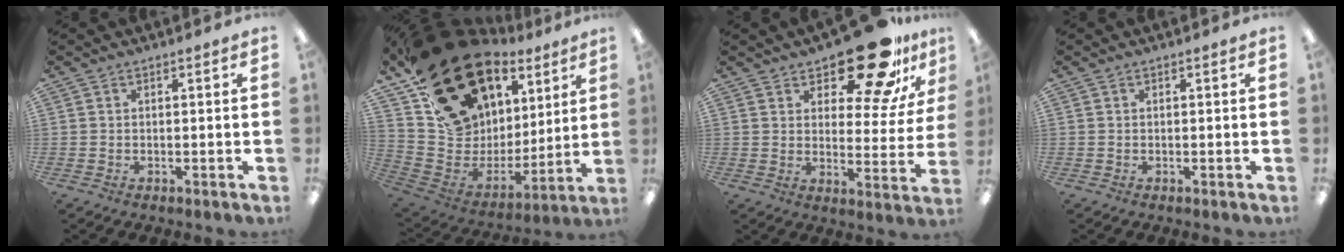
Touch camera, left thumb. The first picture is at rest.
{"total": 26.7, "force": [18.0, 16.1, 11.5], "torque": [-0.177, -0.115, 0.356]}
{"total": 18.7, "force": [14.1, 7.0, 10.1], "torque": [-0.146, -0.092, 0.238]}
{"total": 0.0}